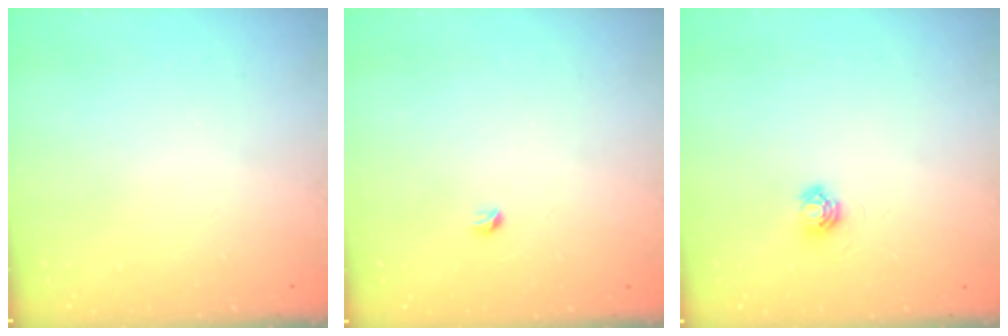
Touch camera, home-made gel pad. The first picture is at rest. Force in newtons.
{"total": 2.9, "press": 2.9, "slide": 0.4}
{"total": 5.0, "press": 4.9, "slide": 0.4}